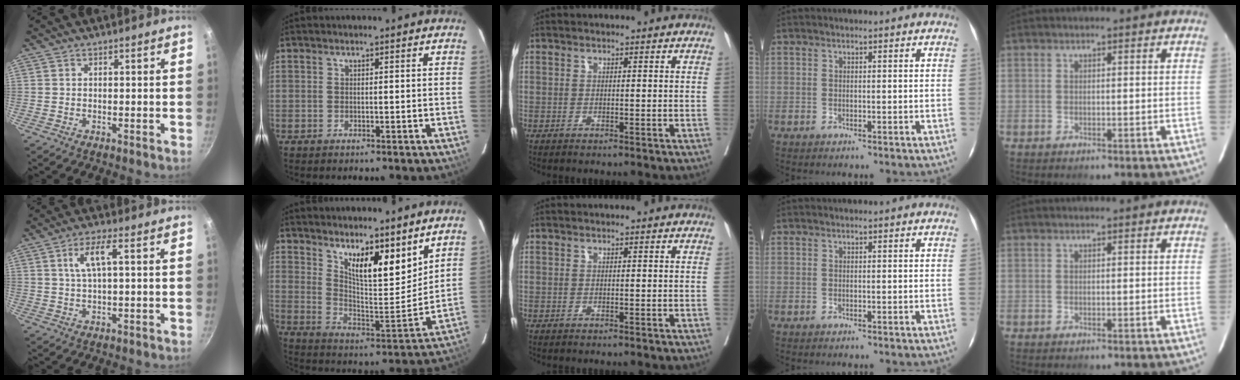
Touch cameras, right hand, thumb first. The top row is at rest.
{"thumb": {"total": 5.5, "force": [1.5, 1.4, 5.1], "torque": [-0.112, 0.008, 0.033]}, "index": {"total": 11.6, "force": [7.9, 2.7, 8.1], "torque": [-0.133, -0.012, 0.146]}}